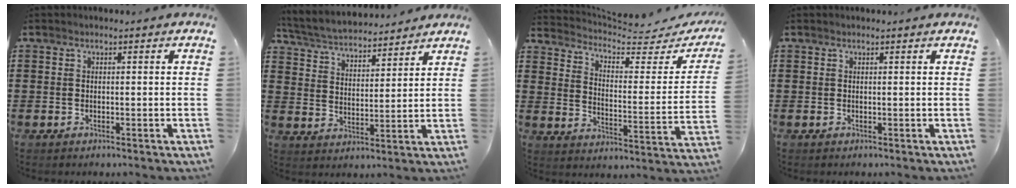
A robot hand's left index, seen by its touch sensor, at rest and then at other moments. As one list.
[{"total": 4.5, "force": [4.5, 0.4, 0.7], "torque": [-0.037, -0.026, 0.075]}, {"total": 4.1, "force": [3.6, 0.6, 1.9], "torque": [-0.058, -0.030, 0.056]}, {"total": 0.0}]